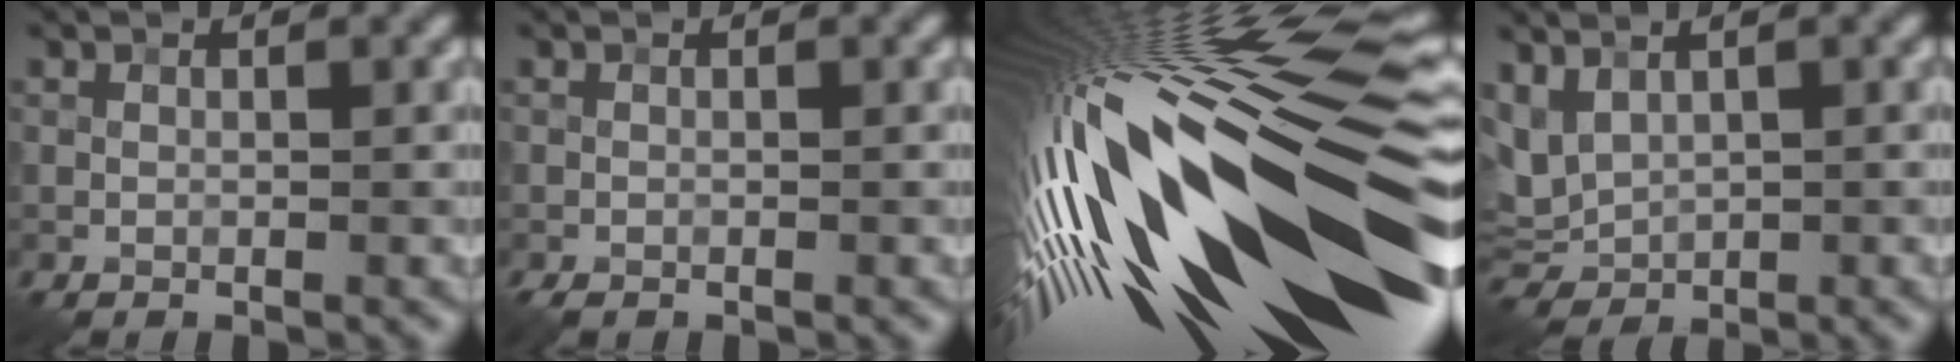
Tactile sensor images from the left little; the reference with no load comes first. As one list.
[{"total": 0.8, "force": [-0.7, 0.4, 0.2], "torque": [-0.004, -0.003, -0.013]}, {"total": 21.3, "force": [-2.9, 7.9, 19.6], "torque": [-0.363, -0.020, -0.063]}, {"total": 4.2, "force": [1.5, 2.7, 2.8], "torque": [-0.064, 0.003, 0.034]}]